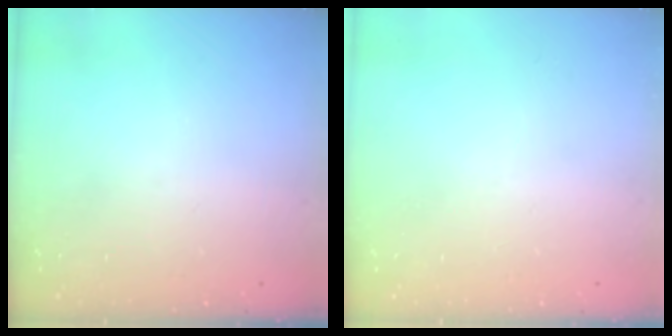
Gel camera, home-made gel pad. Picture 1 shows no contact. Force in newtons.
{"total": 0.0}